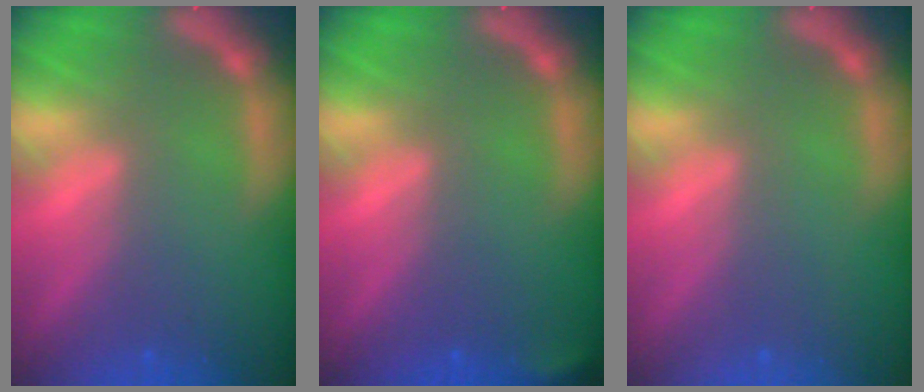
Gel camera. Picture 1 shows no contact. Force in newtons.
{"total": 1.4}
{"total": 0.0}